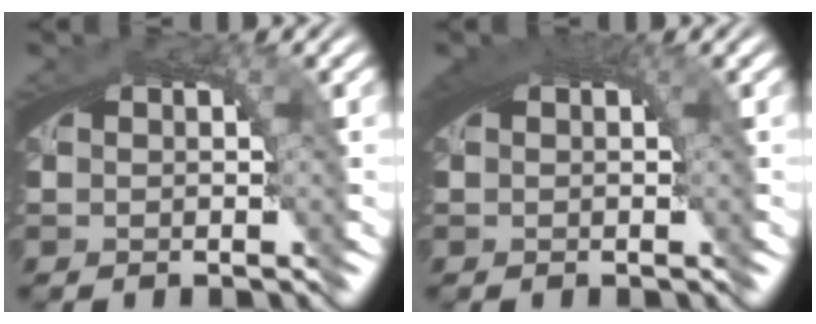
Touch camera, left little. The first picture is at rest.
{"total": 1.9, "force": [0.7, 0.4, 1.7], "torque": [-0.023, 0.006, 0.011]}